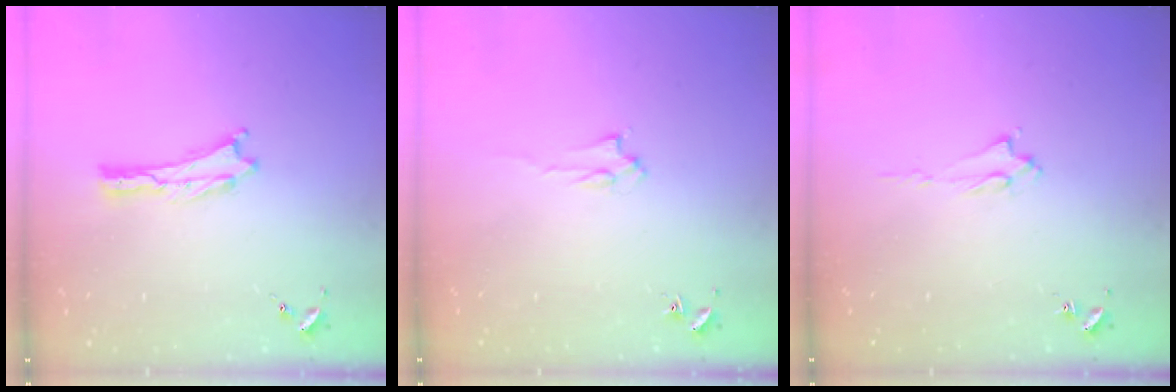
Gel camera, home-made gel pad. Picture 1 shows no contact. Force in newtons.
{"total": 1.6, "press": 1.6, "slide": 0.2}
{"total": 1.9, "press": 1.8, "slide": 0.4}